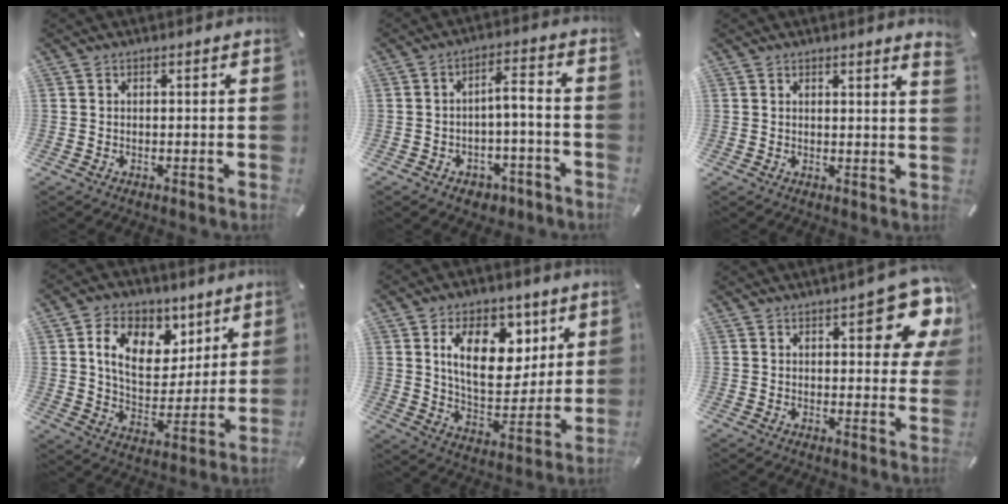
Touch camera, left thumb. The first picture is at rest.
{"total": 5.5, "force": [-2.6, 3.3, 3.5], "torque": [-0.058, 0.015, -0.047]}
{"total": 1.6, "force": [1.3, -0.2, 0.8], "torque": [-0.016, -0.006, 0.023]}
{"total": 13.3, "force": [6.3, 9.7, 6.6], "torque": [-0.101, -0.027, 0.115]}
{"total": 16.7, "force": [7.0, 10.5, 11.0], "torque": [-0.159, -0.020, 0.122]}
{"total": 13.1, "force": [7.2, 5.0, 9.8], "torque": [-0.113, -0.048, 0.118]}